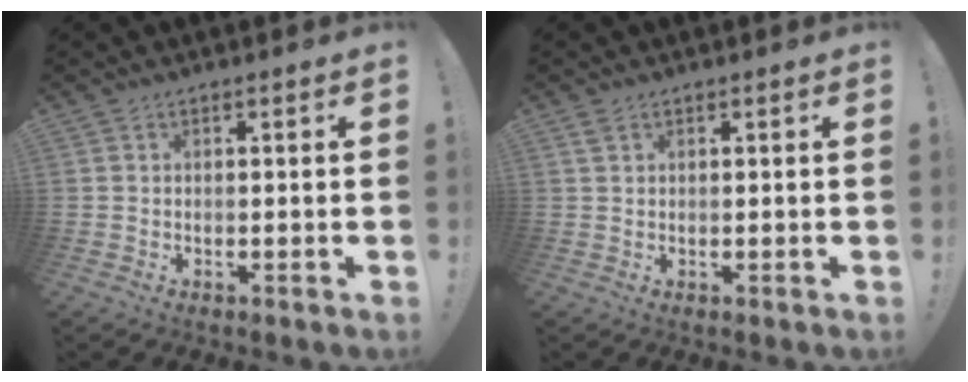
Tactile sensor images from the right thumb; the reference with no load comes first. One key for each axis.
{"total": 1.5, "fx": 1.0, "fy": 0.9, "fz": 0.8, "tx": -0.011, "ty": -0.001, "tz": 0.017}